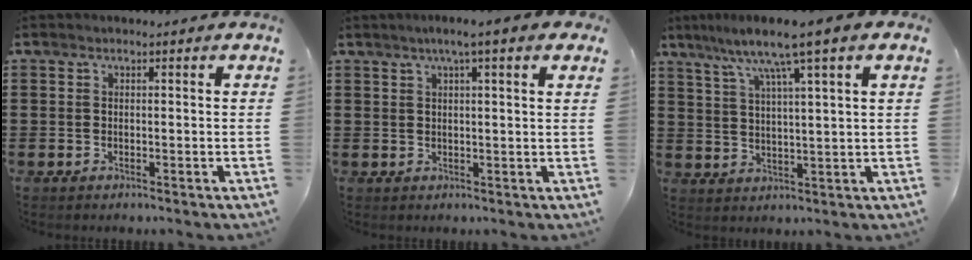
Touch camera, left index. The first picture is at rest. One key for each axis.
{"total": 3.5, "fx": 2.0, "fy": -0.1, "fz": 2.8, "tx": -0.059, "ty": 0.003, "tz": 0.034}
{"total": 7.1, "fx": 4.8, "fy": -0.2, "fz": 5.2, "tx": -0.119, "ty": -0.016, "tz": 0.076}